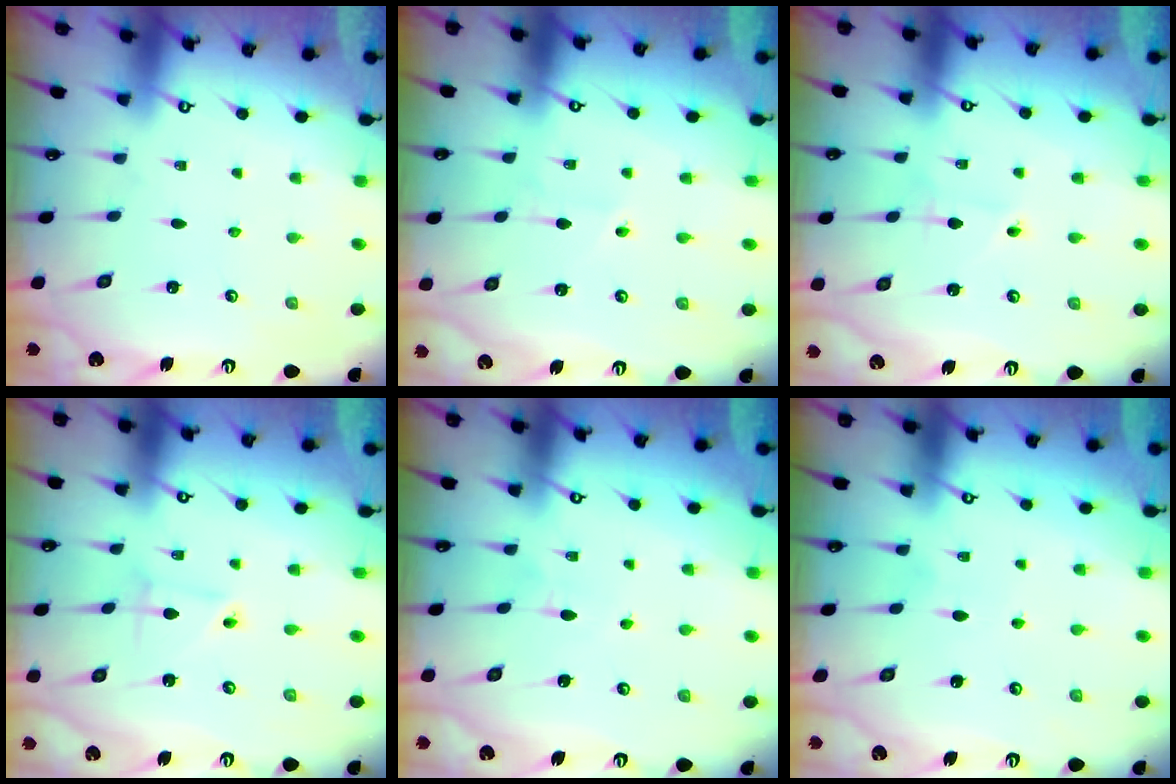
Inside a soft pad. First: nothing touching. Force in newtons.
{"total": 2.2, "press": 2.2, "slide": 0.3}
{"total": 2.0, "press": 2.0, "slide": 0.1}
{"total": 3.3, "press": 3.3, "slide": 0.4}
{"total": 5.0, "press": 4.9, "slide": 0.5}
{"total": 5.5, "press": 5.5, "slide": 0.2}